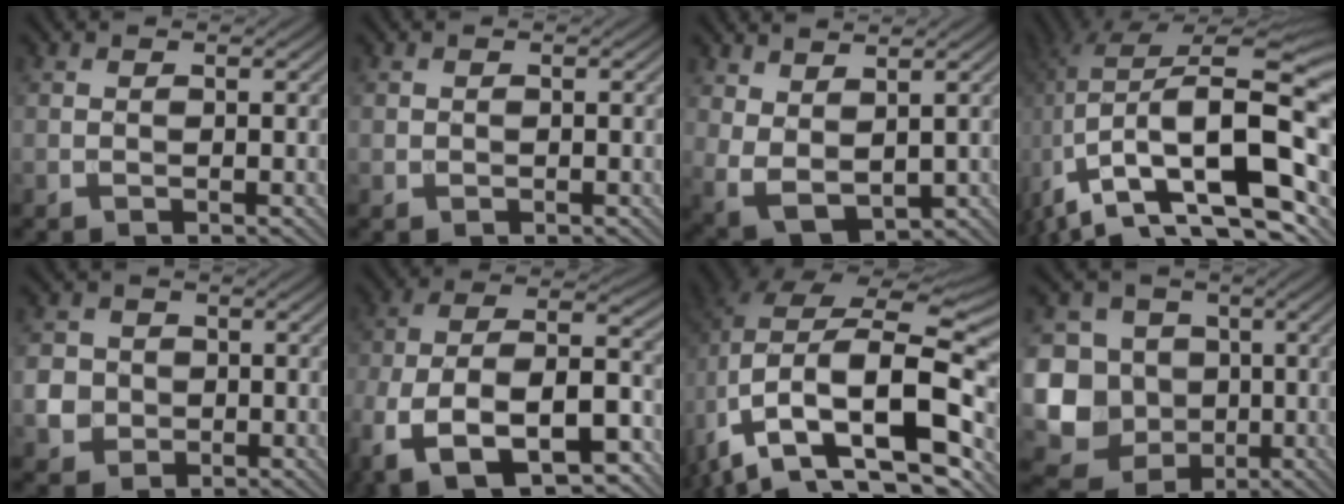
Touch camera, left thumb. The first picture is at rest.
{"total": 0.5, "force": [0.0, 0.5, 0.1], "torque": [0.000, -0.004, -0.001]}
{"total": 5.1, "force": [2.4, 2.7, 3.5], "torque": [-0.089, -0.013, 0.058]}
{"total": 18.2, "force": [-4.4, 7.7, 15.9], "torque": [-0.277, -0.003, -0.059]}
{"total": 4.8, "force": [-0.8, 4.5, 1.3], "torque": [-0.038, -0.002, -0.029]}
{"total": 16.3, "force": [-8.3, 8.2, 11.5], "torque": [-0.244, -0.025, -0.141]}
{"total": 17.1, "force": [-7.0, 8.3, 13.1], "torque": [-0.282, -0.018, -0.119]}
{"total": 11.6, "force": [-2.0, 10.6, 4.3], "torque": [-0.139, -0.023, -0.063]}